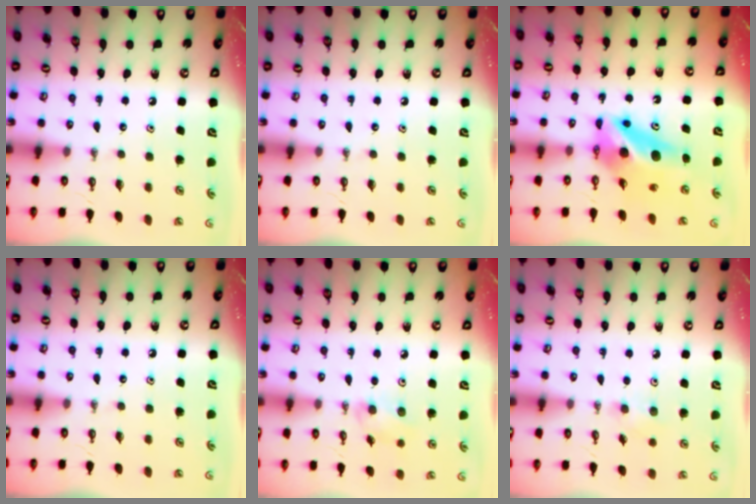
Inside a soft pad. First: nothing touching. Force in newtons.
{"total": 0.0}
{"total": 11.6, "press": 11.5, "slide": 1.2}
{"total": 0.0}
{"total": 6.4, "press": 6.3, "slide": 1.1}
{"total": 6.0, "press": 5.7, "slide": 1.7}